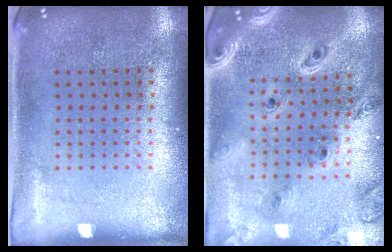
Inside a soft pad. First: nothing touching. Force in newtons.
{"total": 2.0, "press": 1.9, "slide": 0.6}